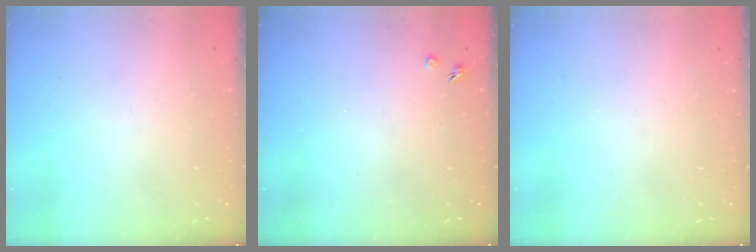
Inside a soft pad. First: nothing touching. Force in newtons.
{"total": 1.7, "press": 1.7, "slide": 0.3}
{"total": 0.0}